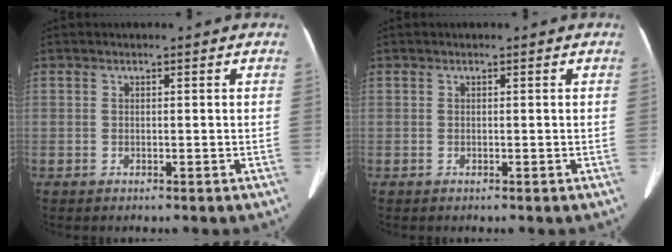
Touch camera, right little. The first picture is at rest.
{"total": 0.0}